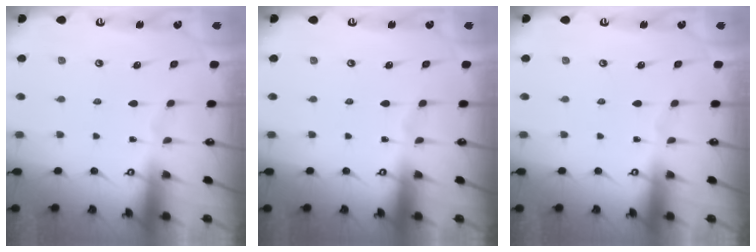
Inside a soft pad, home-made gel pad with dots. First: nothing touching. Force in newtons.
{"total": 0.0}
{"total": 0.0}